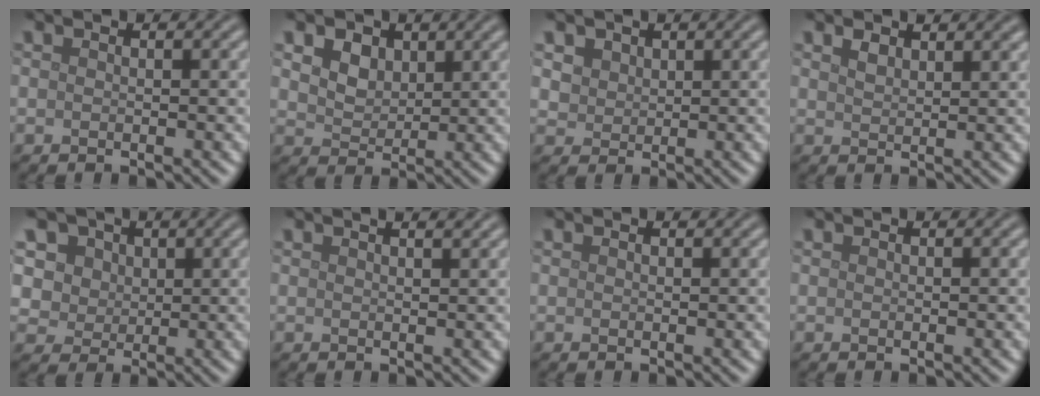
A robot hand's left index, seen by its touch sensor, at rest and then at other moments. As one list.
[{"total": 4.3, "force": [2.2, 2.9, 2.2], "torque": [-0.062, 0.007, 0.037]}, {"total": 2.5, "force": [1.4, 1.9, 0.9], "torque": [-0.027, 0.000, 0.032]}, {"total": 1.8, "force": [1.4, 0.8, 0.8], "torque": [-0.018, 0.003, 0.029]}, {"total": 7.7, "force": [3.8, 5.7, 3.4], "torque": [-0.062, 0.010, 0.042]}, {"total": 2.3, "force": [1.5, 0.9, 1.5], "torque": [-0.002, 0.008, 0.001]}, {"total": 0.0}, {"total": 0.0}]